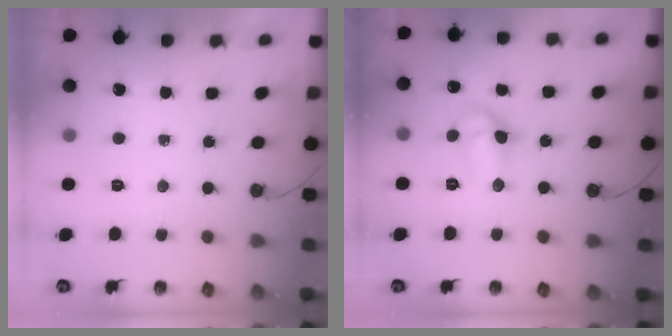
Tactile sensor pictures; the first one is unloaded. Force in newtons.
{"total": 9.7, "press": 9.7, "slide": 1.1}